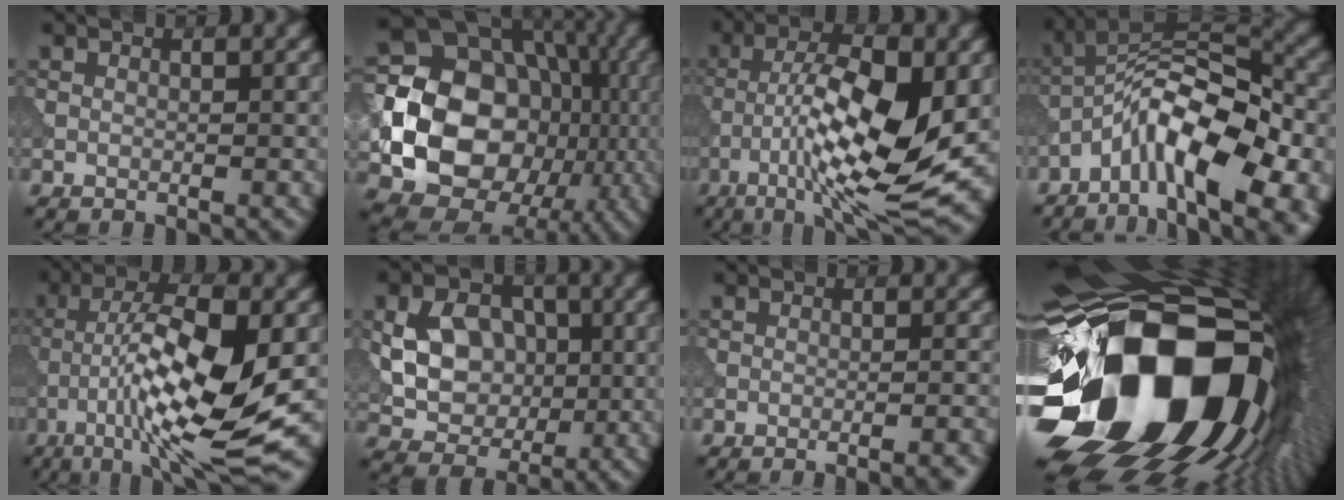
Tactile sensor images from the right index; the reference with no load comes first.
{"total": 19.9, "force": [-2.0, 17.2, 9.9], "torque": [-0.178, -0.013, -0.069]}
{"total": 12.7, "force": [-3.2, 3.6, 11.8], "torque": [-0.201, 0.002, -0.056]}
{"total": 13.7, "force": [-6.4, 4.9, 11.1], "torque": [-0.173, 0.008, -0.106]}
{"total": 11.7, "force": [-3.5, 2.5, 10.8], "torque": [-0.189, 0.001, -0.062]}
{"total": 7.4, "force": [0.2, 5.9, 4.4], "torque": [-0.073, -0.002, 0.010]}
{"total": 2.4, "force": [-1.1, 0.4, 2.1], "torque": [-0.014, -0.002, -0.014]}
{"total": 21.7, "force": [-4.6, 14.2, 15.8], "torque": [-0.307, -0.066, -0.062]}